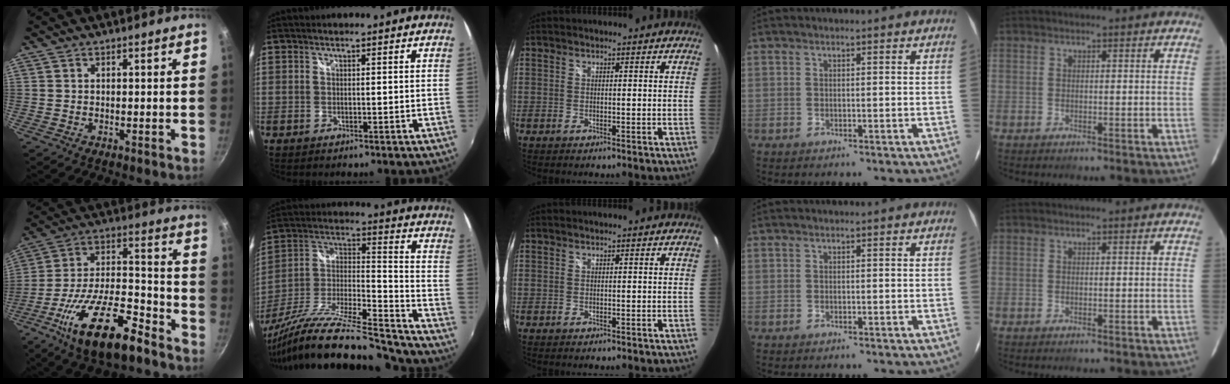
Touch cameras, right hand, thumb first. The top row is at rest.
{"thumb": {"total": 20.5, "force": [-11.9, 7.6, 14.9], "torque": [-0.245, 0.056, -0.214]}, "index": {"total": 27.7, "force": [-23.3, 3.5, 14.6], "torque": [-0.257, -0.039, -0.381]}}